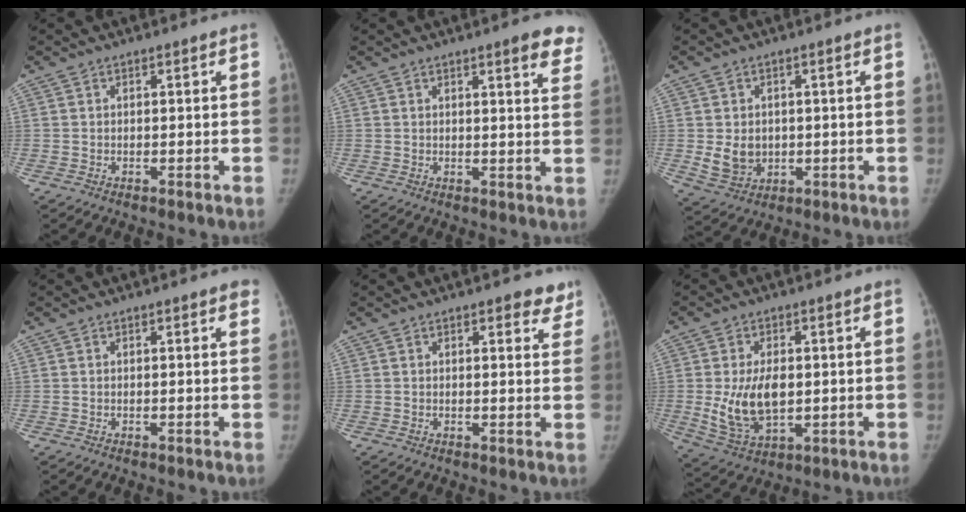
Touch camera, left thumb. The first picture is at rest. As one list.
[{"total": 7.2, "force": [5.0, 1.5, 5.0], "torque": [-0.038, -0.020, 0.050]}, {"total": 6.5, "force": [-0.1, 5.3, 3.7], "torque": [-0.043, -0.007, 0.014]}, {"total": 1.3, "force": [0.8, 0.3, 1.0], "torque": [-0.008, 0.001, 0.005]}, {"total": 4.3, "force": [2.9, 1.8, 2.5], "torque": [0.003, -0.012, 0.031]}, {"total": 11.5, "force": [-0.1, 6.8, 9.3], "torque": [-0.163, -0.009, 0.013]}]